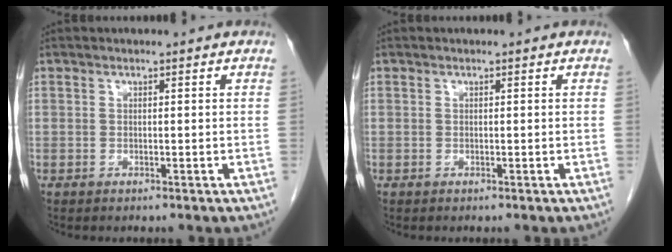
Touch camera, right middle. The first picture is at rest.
{"total": 0.0}